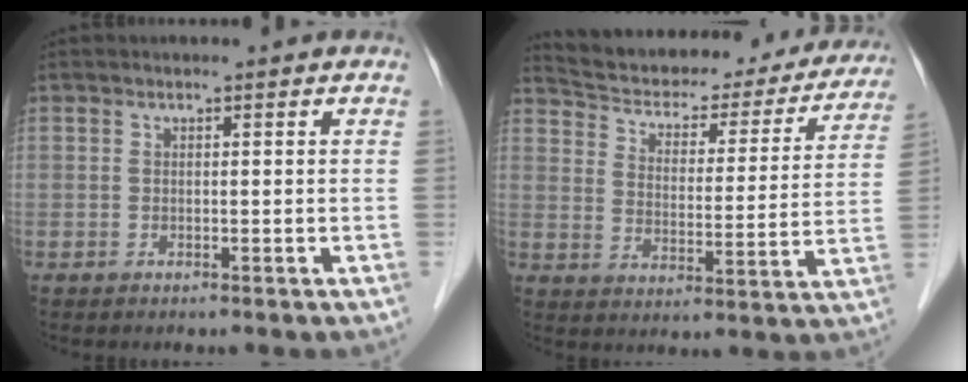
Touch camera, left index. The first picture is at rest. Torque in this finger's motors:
{"motor_torque": [-0.39, -0.92, 0.01, -0.01]}